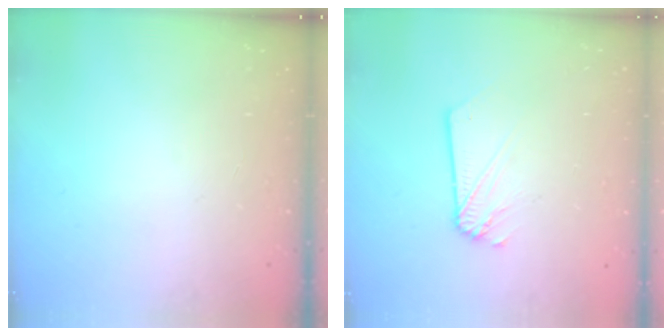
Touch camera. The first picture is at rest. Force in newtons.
{"total": 2.5, "press": 2.5, "slide": 0.1}